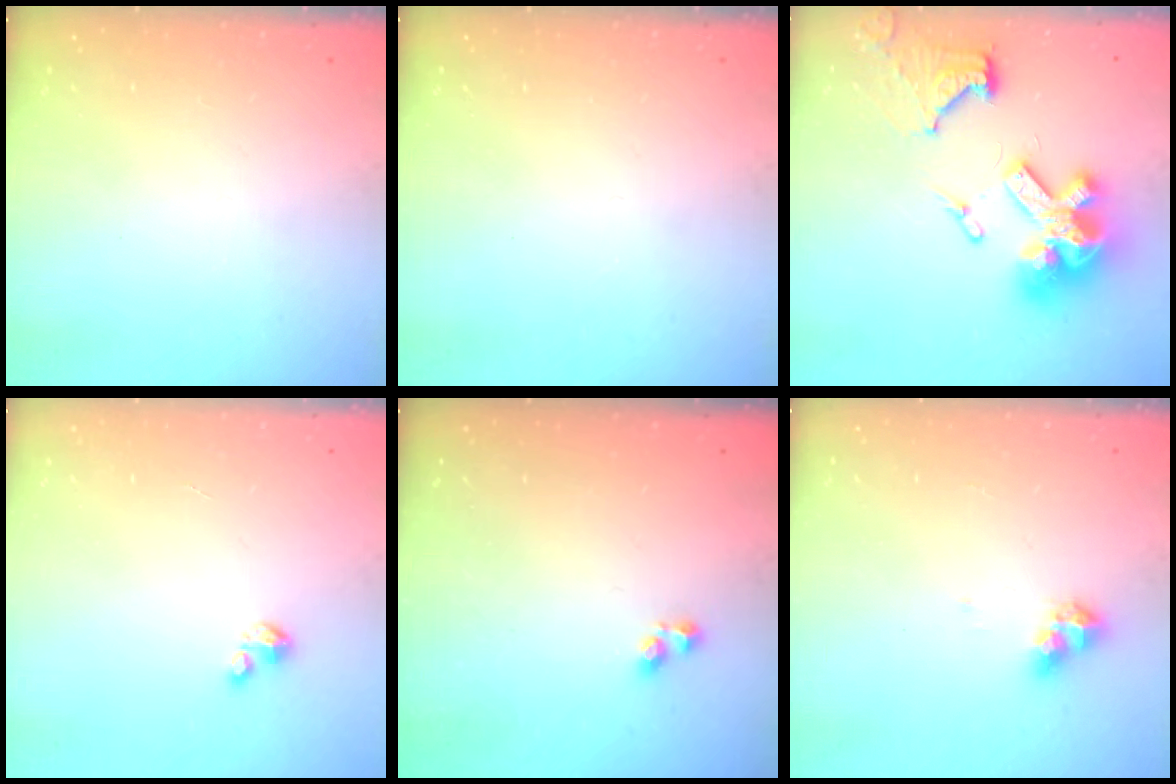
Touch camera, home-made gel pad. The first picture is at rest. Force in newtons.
{"total": 0.0}
{"total": 20.1, "press": 20.0, "slide": 1.9}
{"total": 1.2, "press": 1.2, "slide": 0.2}
{"total": 1.6, "press": 1.5, "slide": 0.3}
{"total": 6.4, "press": 6.4, "slide": 0.3}